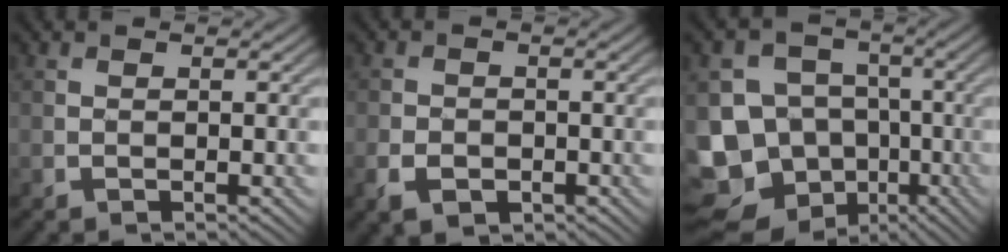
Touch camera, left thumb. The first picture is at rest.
{"total": 3.5, "force": [-1.8, 2.4, 1.8], "torque": [-0.039, -0.008, -0.039]}
{"total": 17.4, "force": [-7.7, 14.7, 5.3], "torque": [-0.164, -0.030, -0.120]}